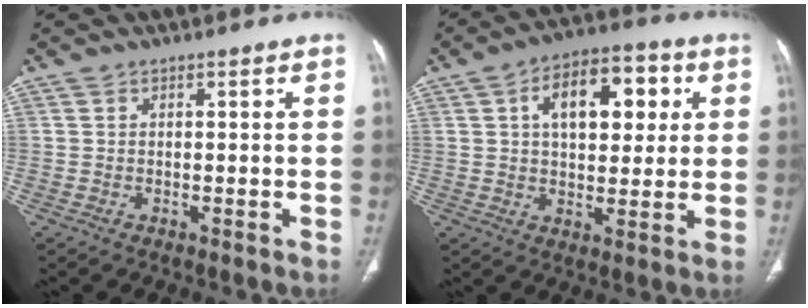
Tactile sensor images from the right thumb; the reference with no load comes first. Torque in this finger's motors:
{"motor_torque": [0.26, 2.50, 0.52, -0.38, 0.09]}